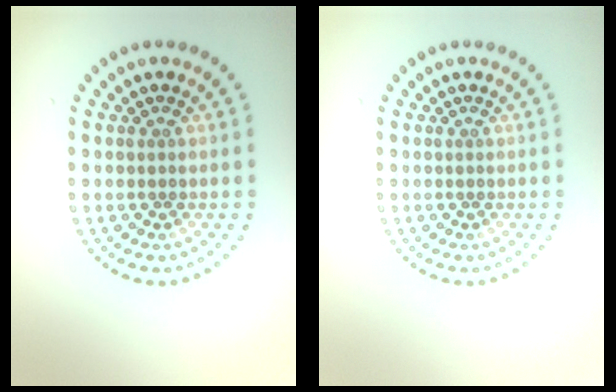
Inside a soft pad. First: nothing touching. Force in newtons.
{"total": 0.0}